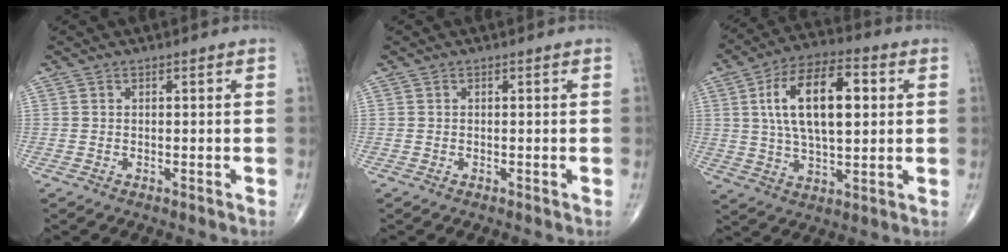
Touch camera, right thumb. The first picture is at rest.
{"total": 0.0}
{"total": 17.1, "force": [3.5, 8.1, 14.6], "torque": [-0.244, 0.009, 0.059]}